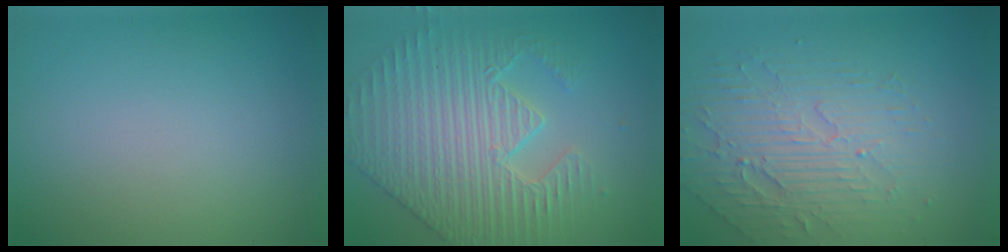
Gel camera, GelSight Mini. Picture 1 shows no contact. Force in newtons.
{"total": 5.6, "press": 5.2, "slide": 2.2}
{"total": 4.5, "press": 3.9, "slide": 2.2}